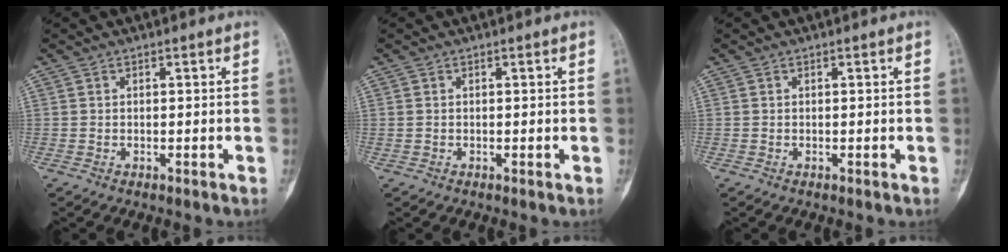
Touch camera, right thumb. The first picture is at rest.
{"total": 0.7, "force": [0.0, 0.5, 0.4], "torque": [-0.012, -0.001, 0.001]}
{"total": 0.0}